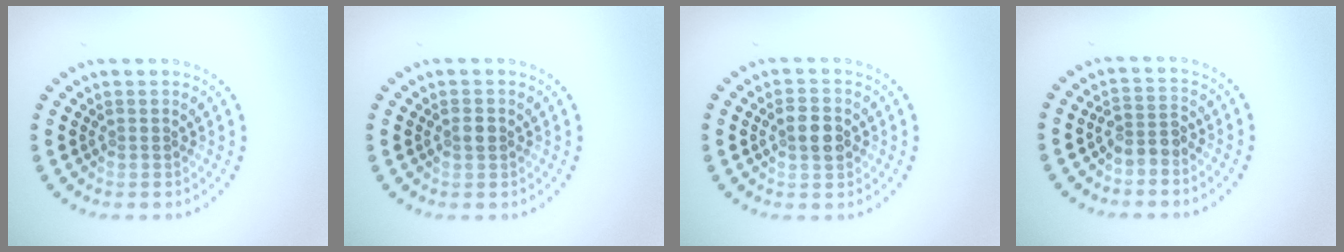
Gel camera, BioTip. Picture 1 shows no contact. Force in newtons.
{"total": 1.1, "press": 1.1, "slide": 0.1}
{"total": 2.8, "press": 2.8, "slide": 0.2}
{"total": 2.0, "press": 1.7, "slide": 1.1}